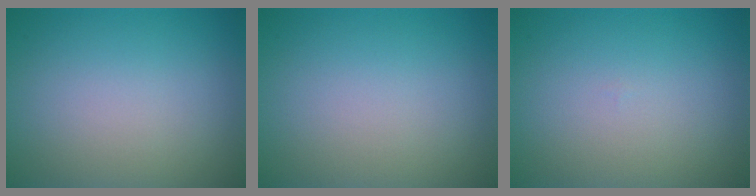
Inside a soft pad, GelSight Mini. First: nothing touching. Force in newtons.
{"total": 0.0}
{"total": 0.0}